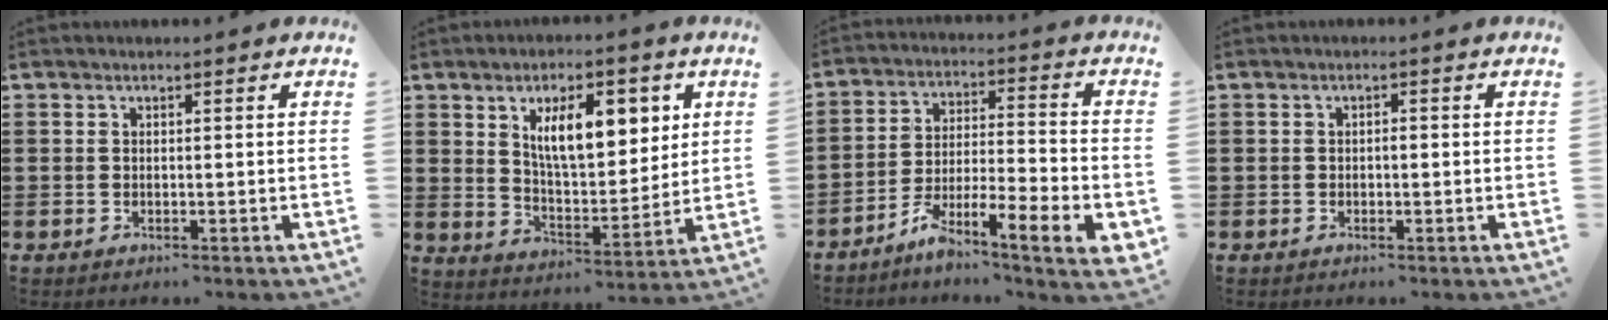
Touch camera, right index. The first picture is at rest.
{"total": 10.3, "force": [4.4, 4.5, 8.2], "torque": [-0.133, -0.005, 0.069]}
{"total": 8.8, "force": [-5.7, 1.3, 6.5], "torque": [-0.119, -0.004, -0.111]}
{"total": 0.8, "force": [-0.3, 0.3, 0.6], "torque": [-0.014, -0.004, -0.004]}